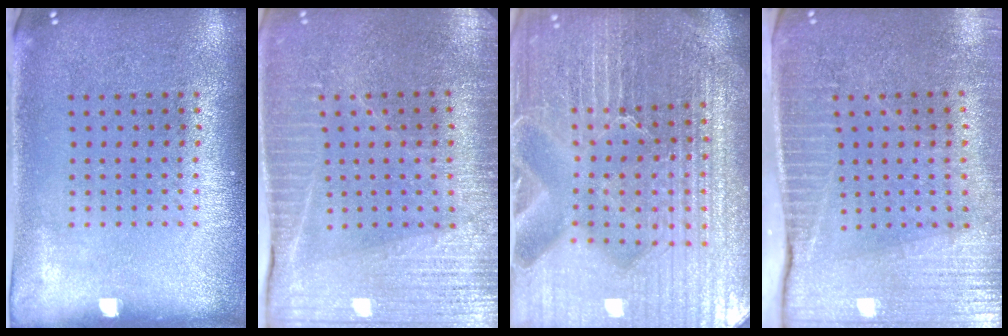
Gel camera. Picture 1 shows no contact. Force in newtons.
{"total": 3.5, "press": 3.4, "slide": 0.8}
{"total": 6.5, "press": 5.8, "slide": 3.1}
{"total": 3.6, "press": 3.3, "slide": 1.5}